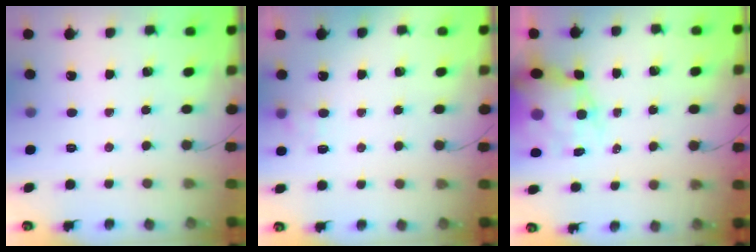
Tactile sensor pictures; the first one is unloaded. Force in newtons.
{"total": 3.7, "press": 3.4, "slide": 1.4}
{"total": 12.3, "press": 11.8, "slide": 3.3}